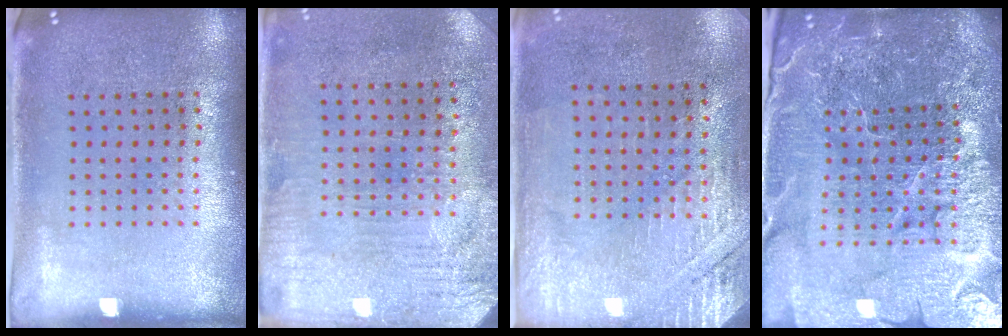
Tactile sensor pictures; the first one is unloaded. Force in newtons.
{"total": 3.2, "press": 2.8, "slide": 1.7}
{"total": 2.7, "press": 2.5, "slide": 1.1}
{"total": 6.2, "press": 5.5, "slide": 2.9}